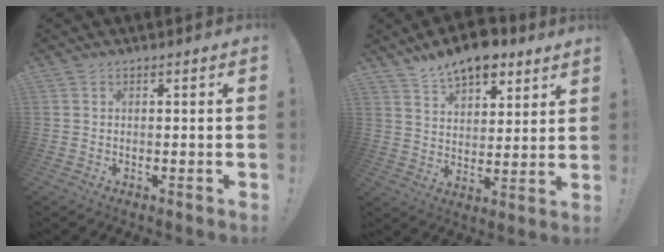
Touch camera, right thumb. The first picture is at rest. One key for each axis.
{"total": 10.2, "fx": 8.0, "fy": 4.7, "fz": 4.3, "tx": -0.067, "ty": -0.052, "tz": 0.148}